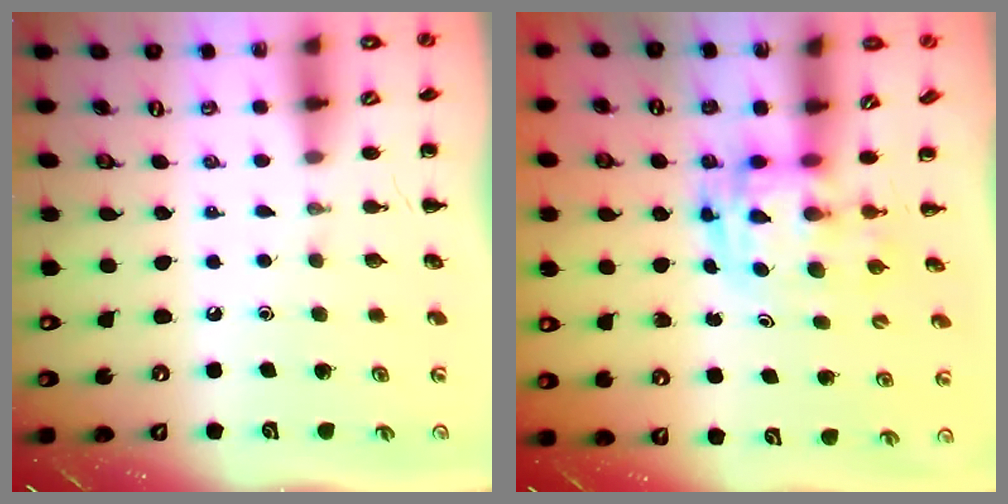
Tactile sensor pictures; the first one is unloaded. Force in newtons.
{"total": 2.8, "press": 2.7, "slide": 0.5}